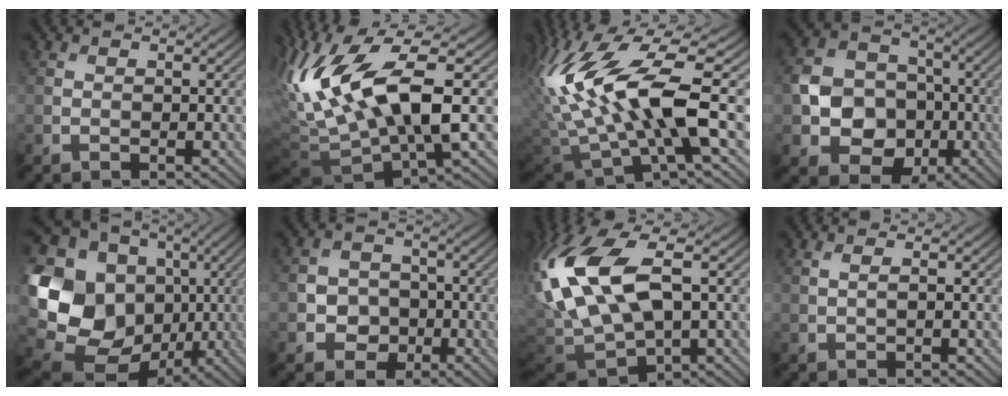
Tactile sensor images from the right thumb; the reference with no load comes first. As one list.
[{"total": 17.7, "force": [1.9, 5.5, 16.7], "torque": [-0.339, 0.013, 0.036]}, {"total": 16.6, "force": [2.5, 6.4, 15.1], "torque": [-0.336, 0.004, 0.051]}, {"total": 10.2, "force": [-2.2, 8.4, 5.4], "torque": [-0.122, -0.011, -0.055]}, {"total": 19.2, "force": [0.1, 16.4, 10.0], "torque": [-0.251, -0.020, 0.026]}, {"total": 4.4, "force": [-1.2, 3.8, 1.7], "torque": [-0.025, -0.002, -0.041]}, {"total": 16.6, "force": [1.8, 8.1, 14.3], "torque": [-0.347, -0.002, 0.031]}, {"total": 0.9, "force": [0.4, -0.1, 0.8], "torque": [-0.022, 0.005, 0.008]}]